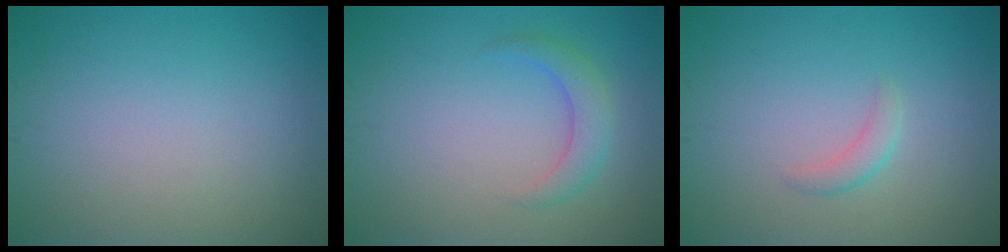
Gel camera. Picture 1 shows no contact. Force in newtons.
{"total": 2.4, "press": 2.4, "slide": 0.0}
{"total": 1.3, "press": 1.3, "slide": 0.1}